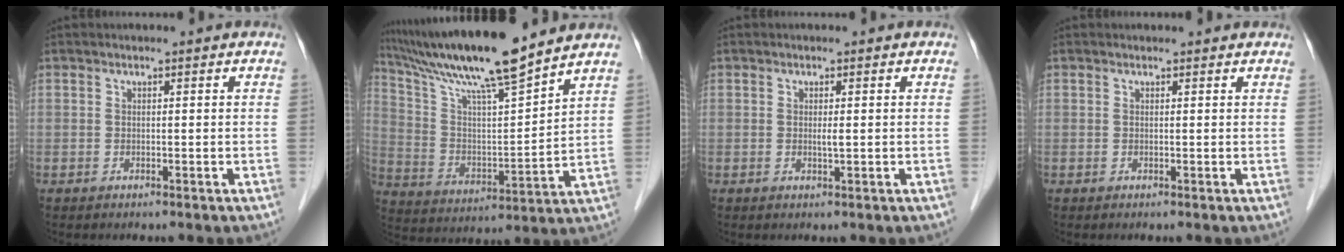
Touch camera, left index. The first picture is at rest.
{"total": 17.1, "force": [14.4, -0.3, 9.2], "torque": [-0.170, 0.002, 0.255]}
{"total": 0.9, "force": [0.0, 0.1, 0.9], "torque": [-0.019, -0.006, 0.000]}
{"total": 1.5, "force": [1.4, 0.6, 0.2], "torque": [-0.006, 0.010, 0.014]}